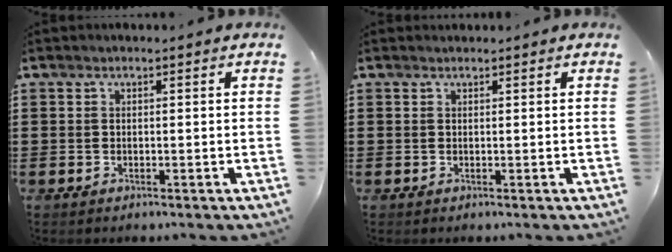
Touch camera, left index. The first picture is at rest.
{"total": 0.0}